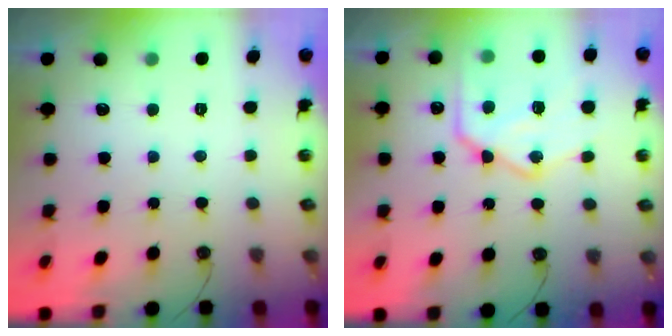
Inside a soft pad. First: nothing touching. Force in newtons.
{"total": 20.3, "press": 20.2, "slide": 2.0}